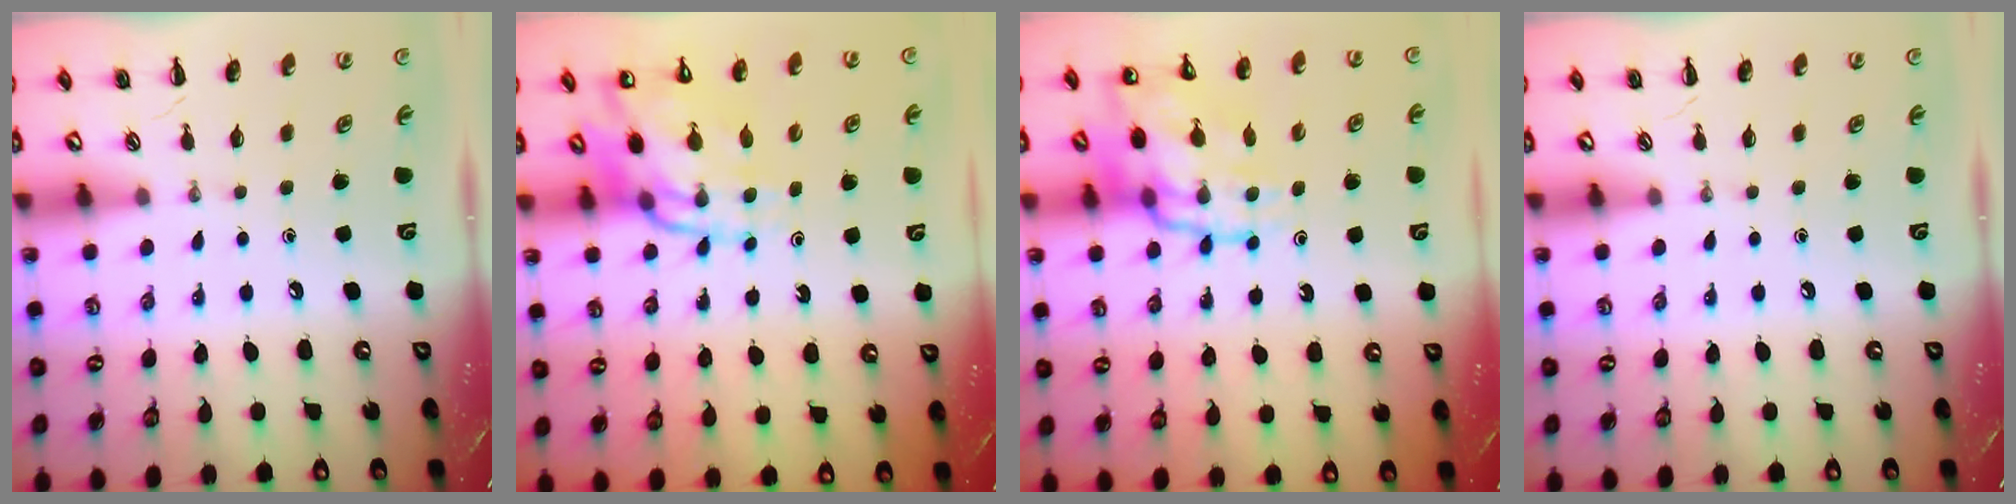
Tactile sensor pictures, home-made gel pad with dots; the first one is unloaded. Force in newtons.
{"total": 14.1, "press": 13.6, "slide": 3.7}
{"total": 21.4, "press": 21.0, "slide": 4.0}
{"total": 0.0}